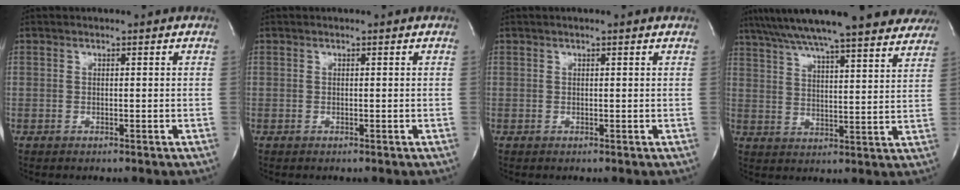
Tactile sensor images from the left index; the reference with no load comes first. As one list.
[{"total": 0.0}, {"total": 1.1, "force": [0.8, 0.0, 0.7], "torque": [-0.013, 0.012, 0.013]}, {"total": 27.0, "force": [23.2, 3.2, 13.4], "torque": [-0.219, 0.008, 0.307]}]